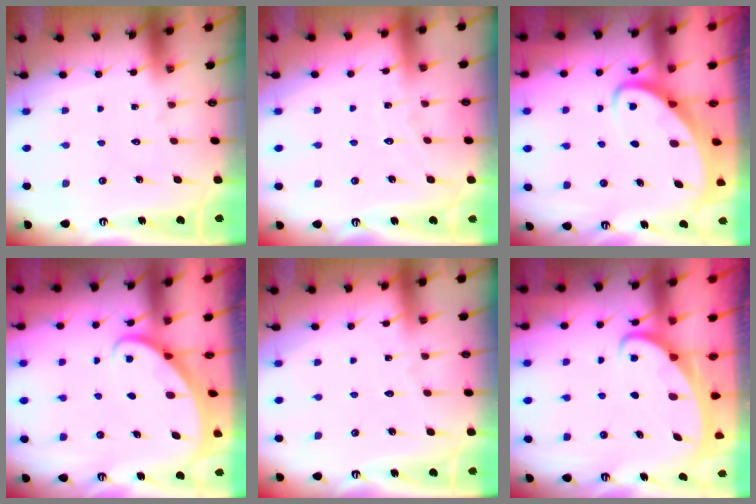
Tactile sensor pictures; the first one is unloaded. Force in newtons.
{"total": 3.3, "press": 3.2, "slide": 0.4}
{"total": 3.8, "press": 3.7, "slide": 0.5}
{"total": 3.1, "press": 3.1, "slide": 0.3}
{"total": 1.0, "press": 1.0, "slide": 0.2}
{"total": 2.0, "press": 2.0, "slide": 0.3}